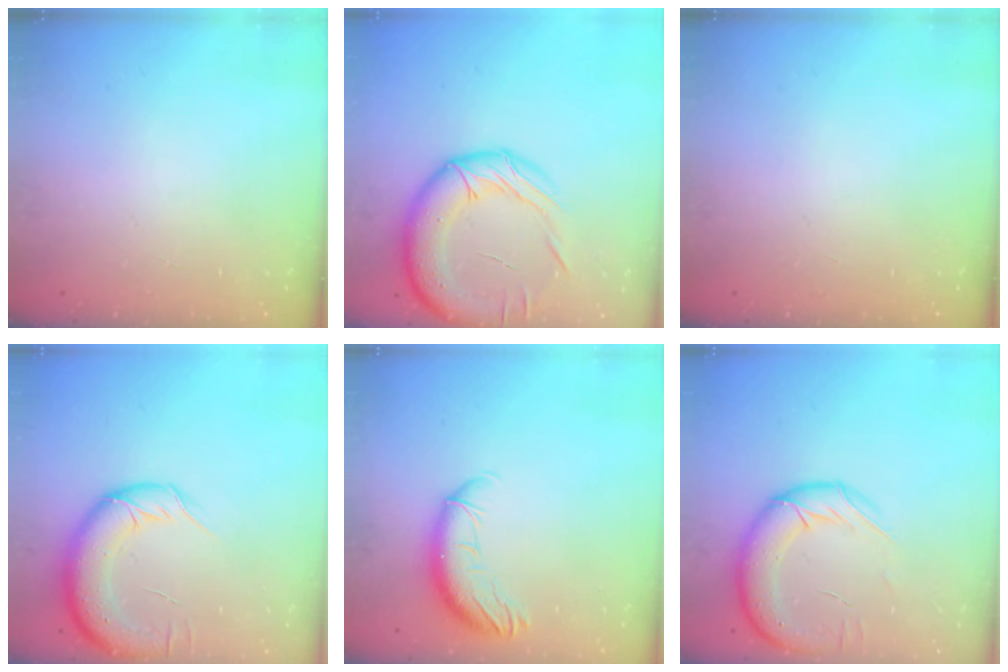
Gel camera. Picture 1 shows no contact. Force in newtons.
{"total": 20.3, "press": 19.9, "slide": 4.2}
{"total": 0.0}
{"total": 14.6, "press": 14.3, "slide": 3.1}
{"total": 11.2, "press": 11.1, "slide": 1.7}
{"total": 17.6, "press": 17.3, "slide": 3.5}